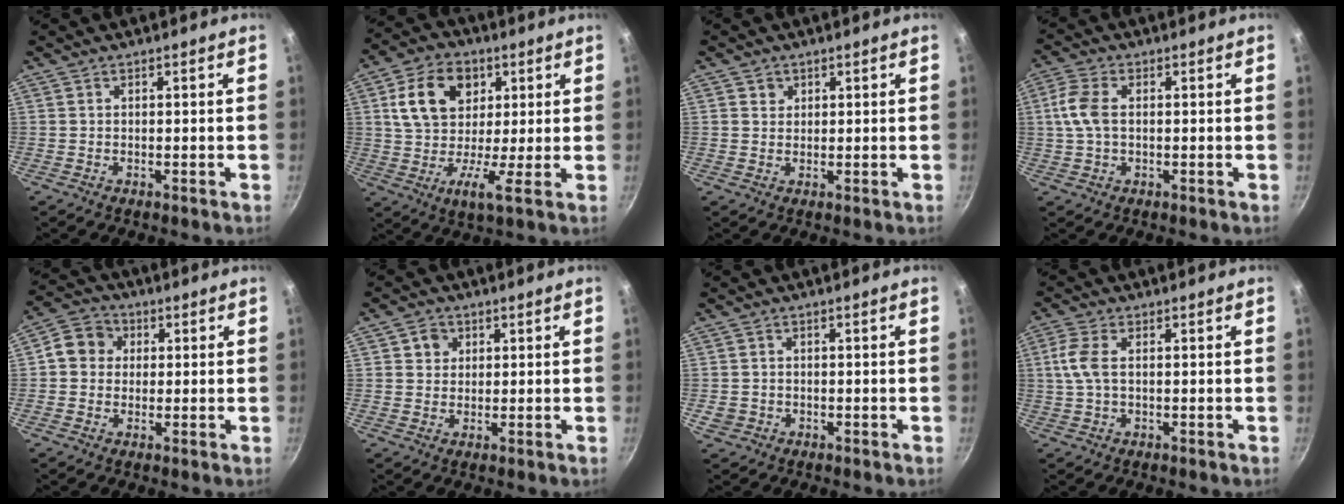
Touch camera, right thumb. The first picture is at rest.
{"total": 13.3, "force": [4.1, 8.7, 9.1], "torque": [-0.143, 0.006, 0.052]}
{"total": 1.9, "force": [0.8, 1.7, 0.3], "torque": [0.005, 0.001, 0.010]}
{"total": 6.1, "force": [0.5, 3.6, 4.9], "torque": [-0.108, 0.010, 0.005]}
{"total": 6.7, "force": [1.0, 6.0, 2.8], "torque": [-0.020, 0.013, -0.001]}
{"total": 3.3, "force": [1.1, 3.0, 0.9], "torque": [0.006, 0.002, 0.015]}
{"total": 2.6, "force": [-0.7, 2.2, 1.0], "torque": [-0.017, 0.006, -0.007]}
{"total": 5.1, "force": [0.6, 2.4, 4.5], "torque": [-0.105, 0.008, 0.008]}